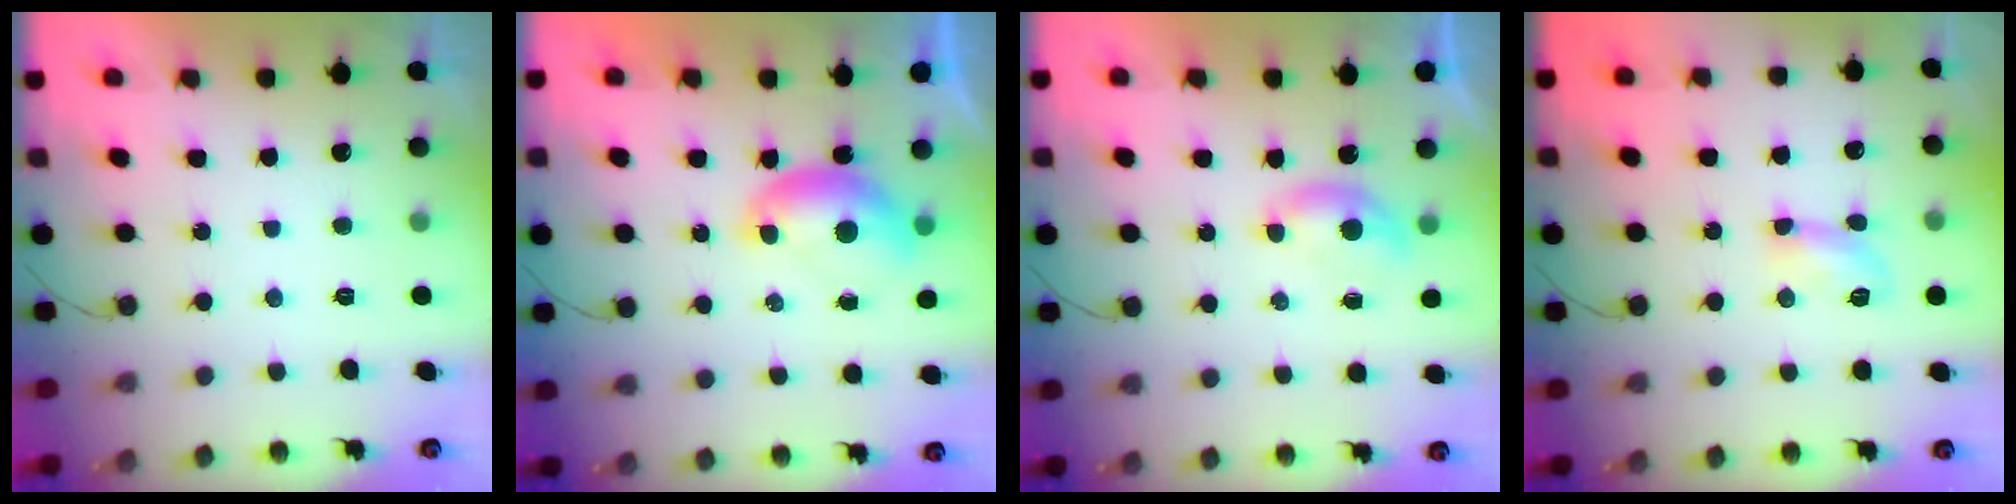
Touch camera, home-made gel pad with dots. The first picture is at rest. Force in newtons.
{"total": 7.2, "press": 7.1, "slide": 0.7}
{"total": 4.7, "press": 4.7, "slide": 0.6}
{"total": 5.1, "press": 5.0, "slide": 0.7}